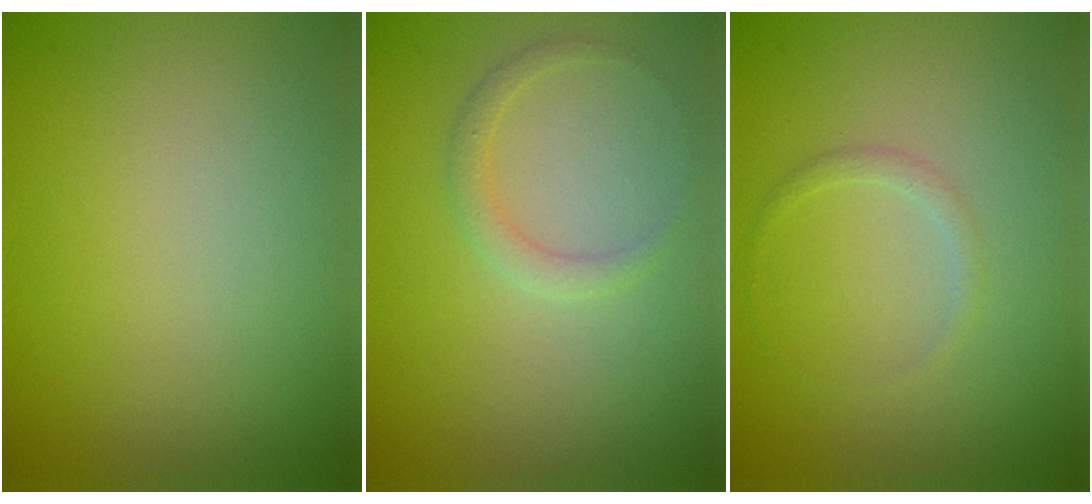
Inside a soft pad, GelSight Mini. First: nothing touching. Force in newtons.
{"total": 1.4, "press": 1.4, "slide": 0.1}
{"total": 1.0, "press": 1.0, "slide": 0.1}